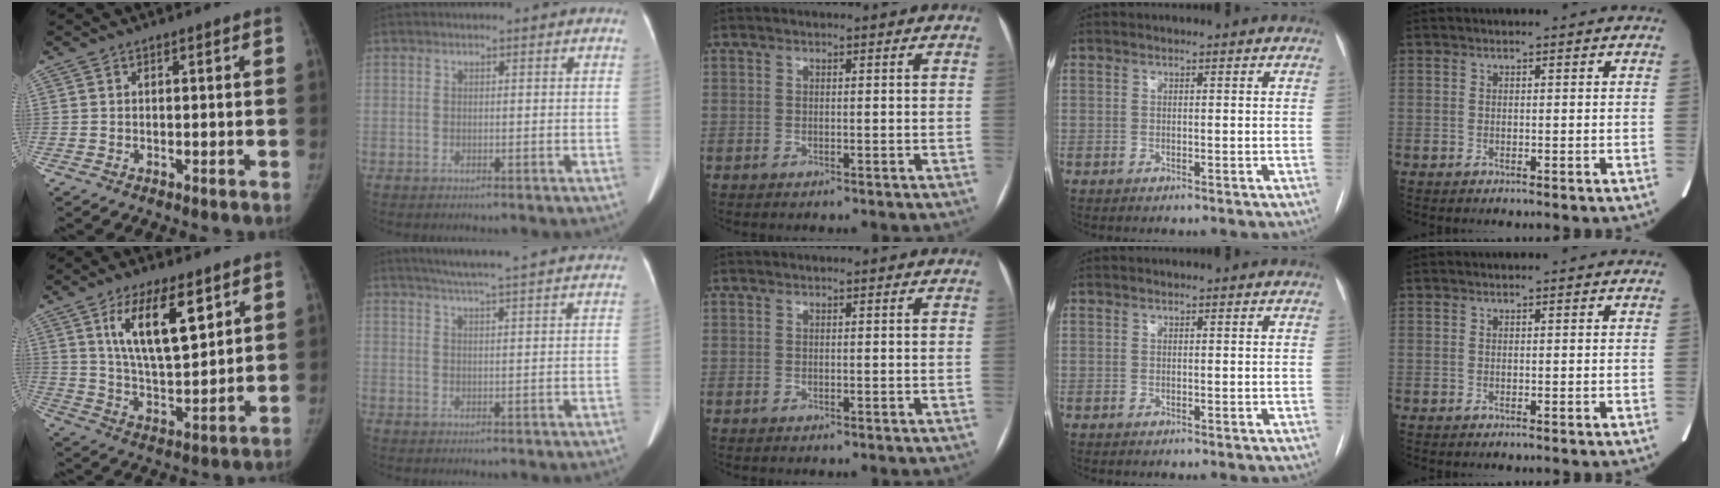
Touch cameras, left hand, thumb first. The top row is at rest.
{"thumb": {"total": 14.1, "force": [6.7, 5.3, 11.2], "torque": [-0.169, -0.037, 0.126]}, "index": {"total": 18.5, "force": [16.6, 0.4, 8.0], "torque": [-0.125, 0.012, 0.210]}}